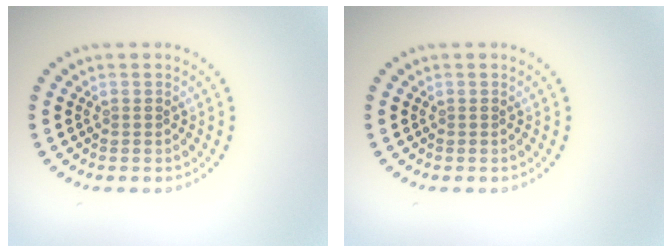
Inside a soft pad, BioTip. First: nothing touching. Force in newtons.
{"total": 0.0}